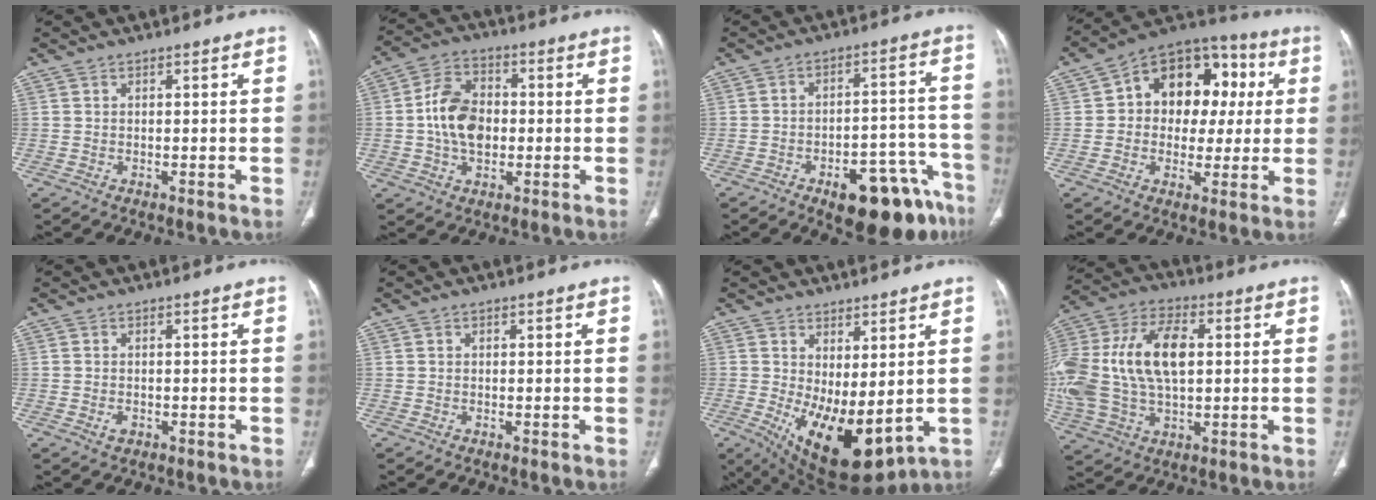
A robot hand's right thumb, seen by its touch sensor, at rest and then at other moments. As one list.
[{"total": 11.1, "force": [-0.4, 7.6, 8.0], "torque": [-0.129, 0.016, -0.015]}, {"total": 17.0, "force": [-10.6, 7.1, 11.3], "torque": [-0.079, 0.089, -0.138]}, {"total": 17.7, "force": [2.7, 12.8, 11.8], "torque": [-0.106, 0.035, 0.031]}, {"total": 1.5, "force": [-0.5, 1.1, 0.9], "torque": [-0.017, 0.004, -0.005]}, {"total": 0.0}, {"total": 14.0, "force": [-0.7, 6.3, 12.5], "torque": [-0.203, -0.024, 0.018]}, {"total": 25.0, "force": [2.5, 14.5, 20.2], "torque": [-0.464, 0.020, 0.051]}]